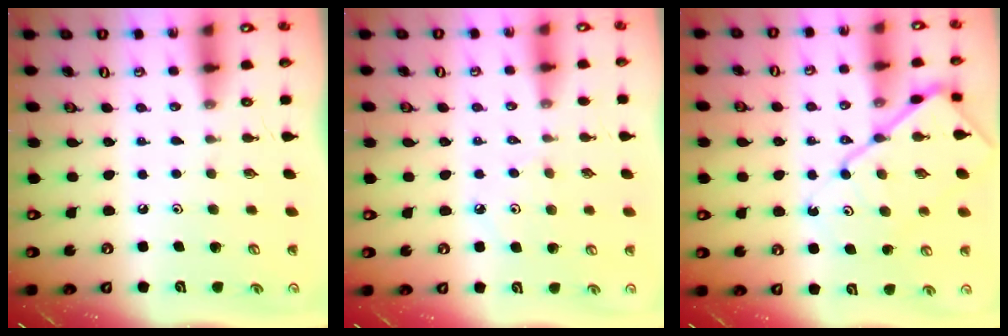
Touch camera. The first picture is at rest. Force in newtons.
{"total": 5.5, "press": 5.4, "slide": 0.9}
{"total": 13.1, "press": 13.1, "slide": 1.3}